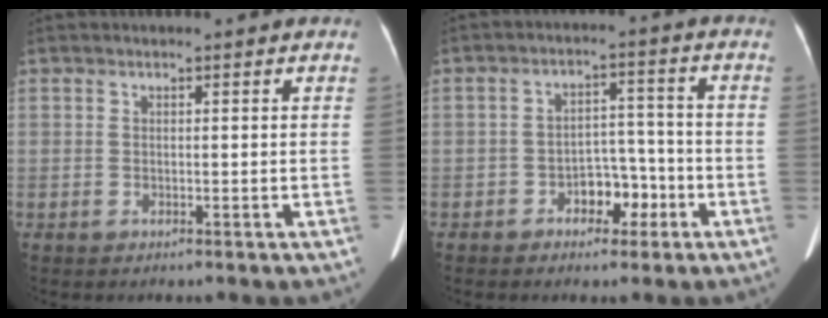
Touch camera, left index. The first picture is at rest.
{"total": 5.5, "force": [-2.8, 3.3, 3.4], "torque": [-0.048, 0.022, -0.044]}